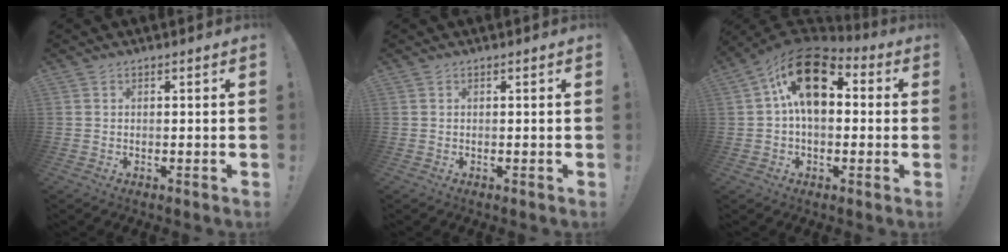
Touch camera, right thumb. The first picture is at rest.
{"total": 0.0}
{"total": 17.6, "force": [5.0, 10.6, 13.2], "torque": [-0.207, -0.008, 0.091]}